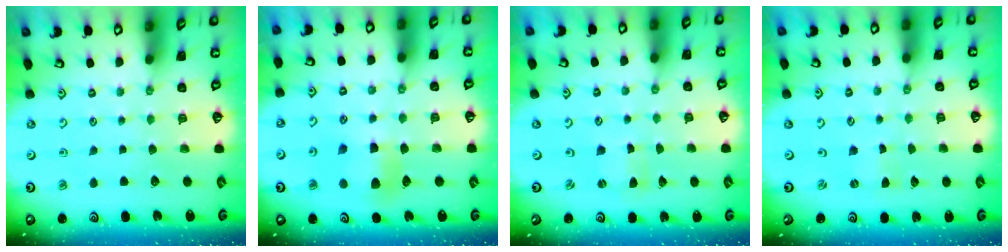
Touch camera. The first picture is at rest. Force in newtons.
{"total": 6.7, "press": 6.7, "slide": 0.6}
{"total": 0.0}
{"total": 0.0}